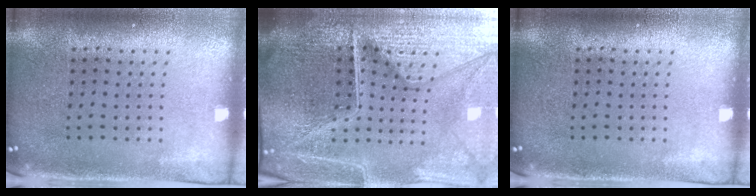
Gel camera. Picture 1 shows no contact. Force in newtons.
{"total": 7.0, "press": 6.1, "slide": 3.5}
{"total": 0.0}